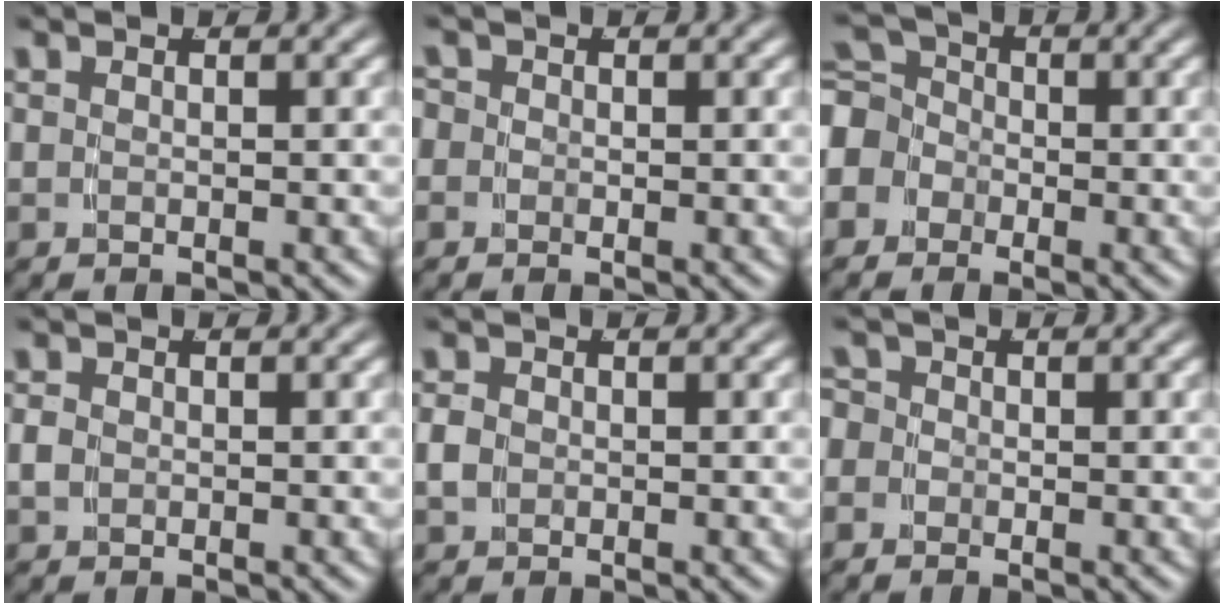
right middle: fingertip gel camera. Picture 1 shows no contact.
{"total": 2.2, "force": [-0.2, 2.1, 0.6], "torque": [-0.016, -0.004, -0.013]}
{"total": 6.7, "force": [-0.8, 6.1, 2.7], "torque": [-0.059, -0.009, -0.024]}
{"total": 0.9, "force": [-0.2, 0.6, 0.6], "torque": [-0.015, -0.001, -0.003]}
{"total": 1.2, "force": [-0.2, 1.0, 0.8], "torque": [-0.021, -0.001, -0.003]}
{"total": 3.2, "force": [-0.3, 3.1, 1.0], "torque": [-0.024, -0.003, -0.019]}